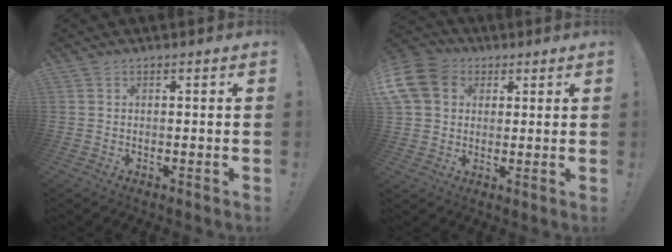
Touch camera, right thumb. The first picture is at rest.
{"total": 13.2, "force": [3.9, 10.7, 6.6], "torque": [-0.119, -0.010, 0.080]}